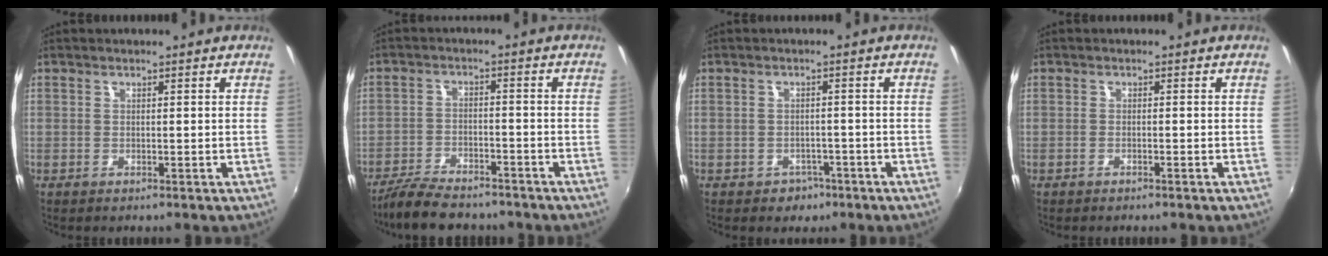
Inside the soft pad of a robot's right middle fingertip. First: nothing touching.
{"total": 10.6, "force": [-9.0, 3.3, 4.7], "torque": [-0.113, -0.019, -0.149]}
{"total": 3.7, "force": [-2.2, 2.9, 0.8], "torque": [-0.024, 0.001, -0.026]}
{"total": 0.8, "force": [-0.7, 0.0, 0.4], "torque": [-0.009, 0.000, -0.016]}